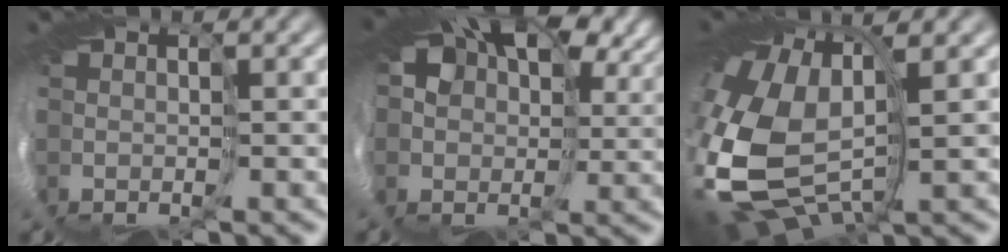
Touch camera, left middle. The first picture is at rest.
{"total": 12.6, "force": [4.4, 9.3, 7.4], "torque": [-0.155, 0.017, 0.077]}
{"total": 12.2, "force": [-1.6, 7.8, 9.3], "torque": [-0.258, -0.024, -0.022]}